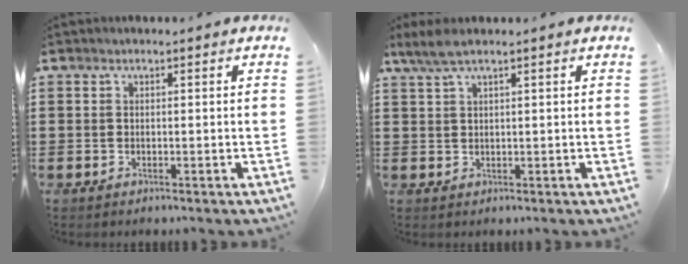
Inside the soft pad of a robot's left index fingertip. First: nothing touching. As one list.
[{"total": 3.3, "force": [1.9, 0.5, 2.6], "torque": [-0.061, 0.000, 0.033]}]